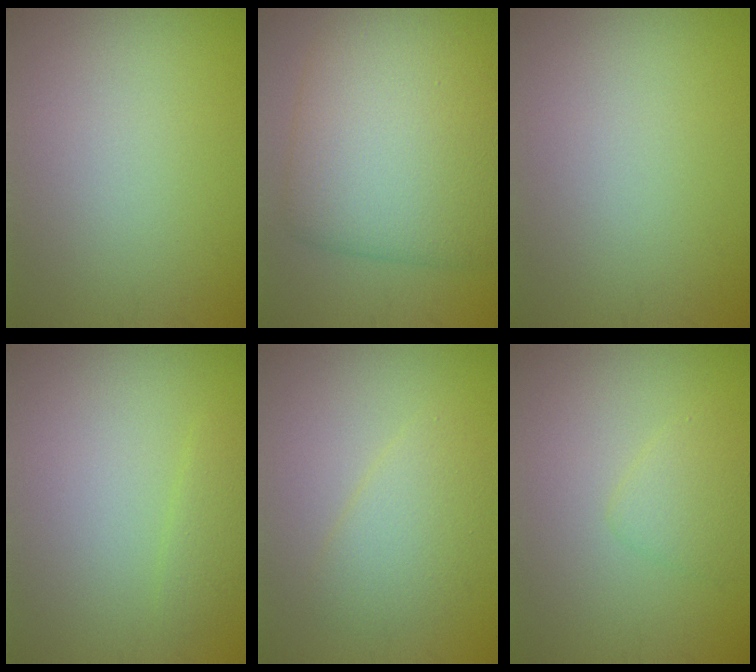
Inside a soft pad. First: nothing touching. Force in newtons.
{"total": 10.0, "press": 10.0, "slide": 0.4}
{"total": 0.0}
{"total": 1.4, "press": 1.4, "slide": 0.0}
{"total": 2.9, "press": 2.9, "slide": 0.2}
{"total": 1.8, "press": 1.8, "slide": 0.1}